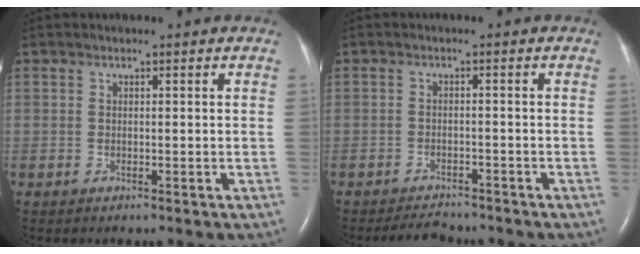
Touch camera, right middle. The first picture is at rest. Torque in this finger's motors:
{"motor_torque": [0.00, 0.00, 0.00, 0.00]}